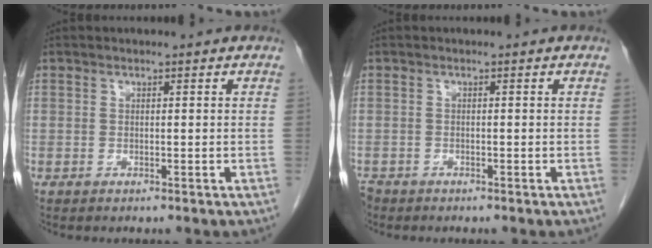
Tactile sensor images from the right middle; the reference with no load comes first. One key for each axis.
{"total": 1.9, "fx": -1.6, "fy": 1.0, "fz": 0.3, "tx": -0.009, "ty": -0.002, "tz": -0.030}